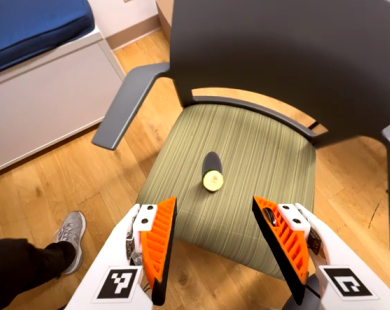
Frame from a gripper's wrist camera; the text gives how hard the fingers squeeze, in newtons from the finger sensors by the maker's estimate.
{"total": 0.0}